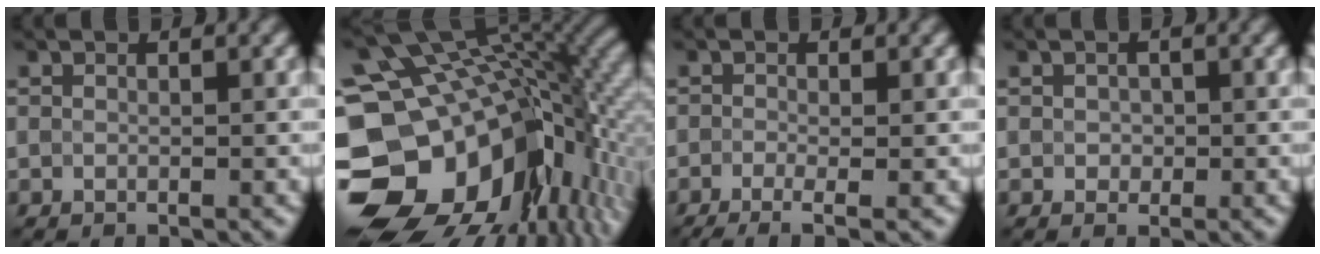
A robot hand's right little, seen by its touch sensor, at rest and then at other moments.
{"total": 18.5, "force": [-6.6, 12.8, 11.7], "torque": [-0.233, -0.008, -0.079]}
{"total": 3.2, "force": [-2.2, 0.6, 2.3], "torque": [-0.030, -0.006, -0.034]}
{"total": 0.9, "force": [-0.6, 0.6, -0.3], "torque": [-0.002, 0.000, -0.004]}